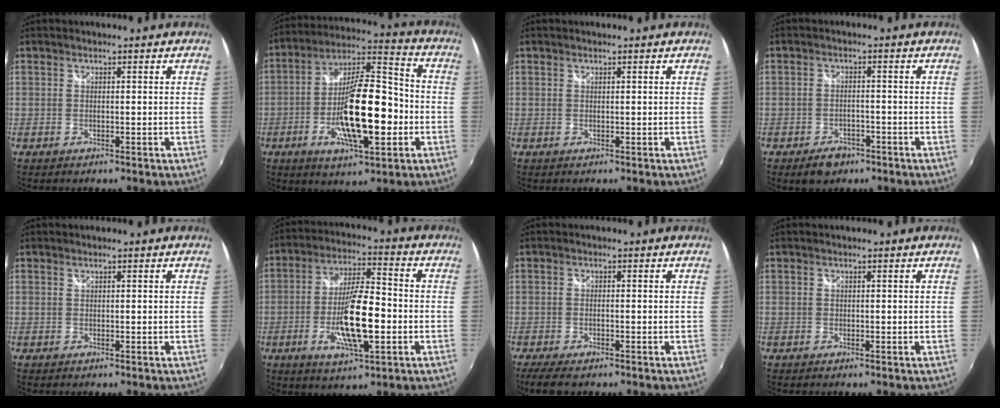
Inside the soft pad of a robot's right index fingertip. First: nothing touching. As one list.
[{"total": 18.4, "force": [-4.5, 5.6, 16.9], "torque": [-0.300, 0.009, -0.079]}, {"total": 0.0}, {"total": 5.0, "force": [-3.3, 3.0, 2.1], "torque": [-0.056, -0.004, -0.046]}, {"total": 0.0}, {"total": 13.4, "force": [-3.6, 3.3, 12.4], "torque": [-0.239, -0.007, -0.063]}, {"total": 4.6, "force": [-3.3, 1.2, 3.1], "torque": [-0.069, -0.017, -0.057]}, {"total": 0.0}]